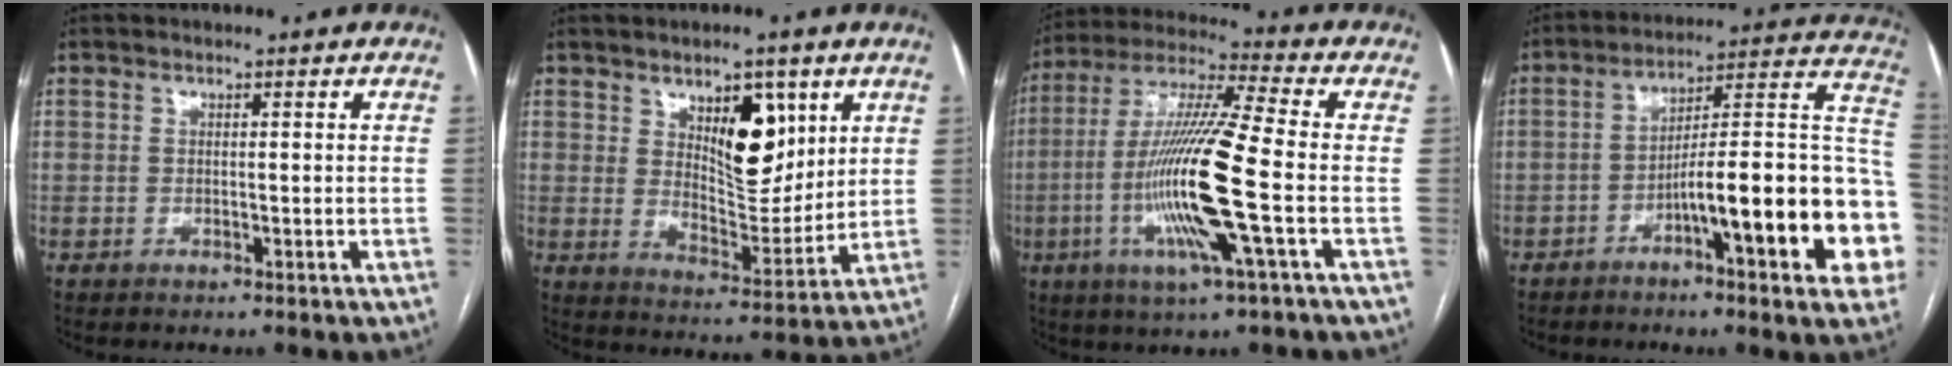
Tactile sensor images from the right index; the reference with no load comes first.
{"total": 9.8, "force": [4.2, 4.7, 7.5], "torque": [-0.113, -0.001, 0.075]}
{"total": 16.6, "force": [-3.6, -0.3, 16.2], "torque": [-0.326, -0.009, -0.078]}
{"total": 20.9, "force": [-6.6, 2.8, 19.7], "torque": [-0.198, 0.037, -0.087]}